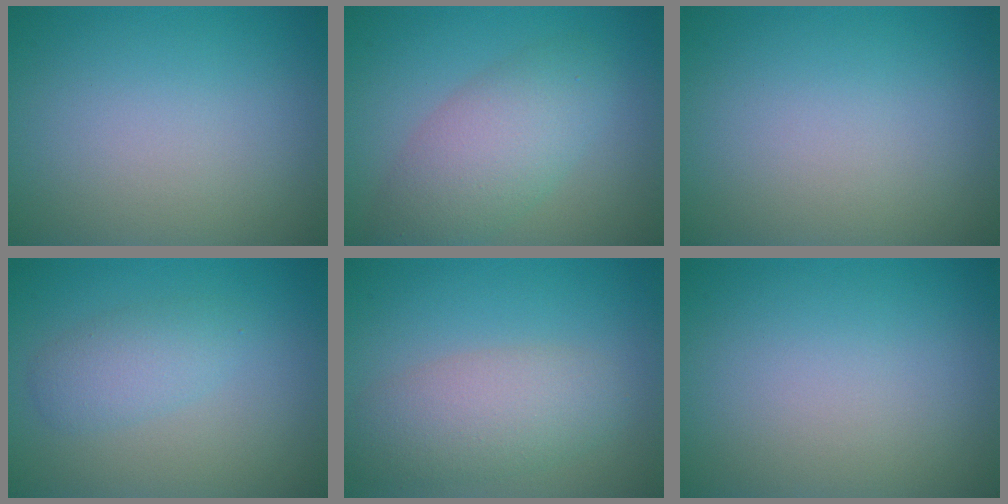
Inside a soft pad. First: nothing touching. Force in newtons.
{"total": 5.1, "press": 5.1, "slide": 0.3}
{"total": 0.0}
{"total": 2.5, "press": 2.5, "slide": 0.0}
{"total": 4.6, "press": 4.6, "slide": 0.2}
{"total": 0.0}